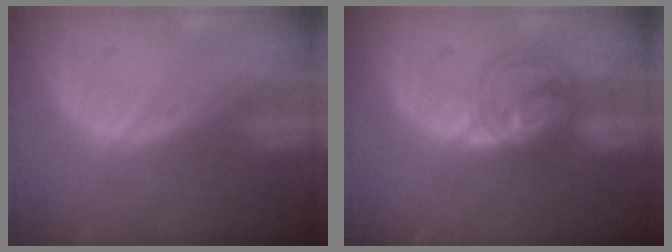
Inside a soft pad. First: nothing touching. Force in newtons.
{"total": 5.5, "press": 5.5, "slide": 0.6}